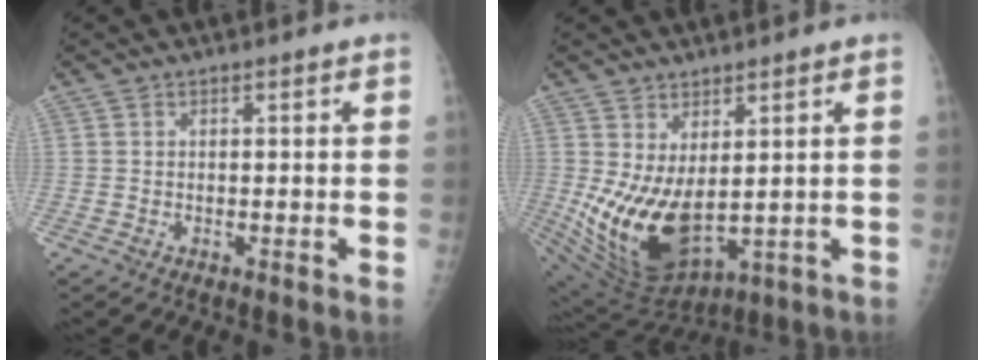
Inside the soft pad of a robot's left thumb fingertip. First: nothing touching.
{"total": 13.7, "force": [1.0, 7.3, 11.5], "torque": [-0.201, -0.032, 0.050]}